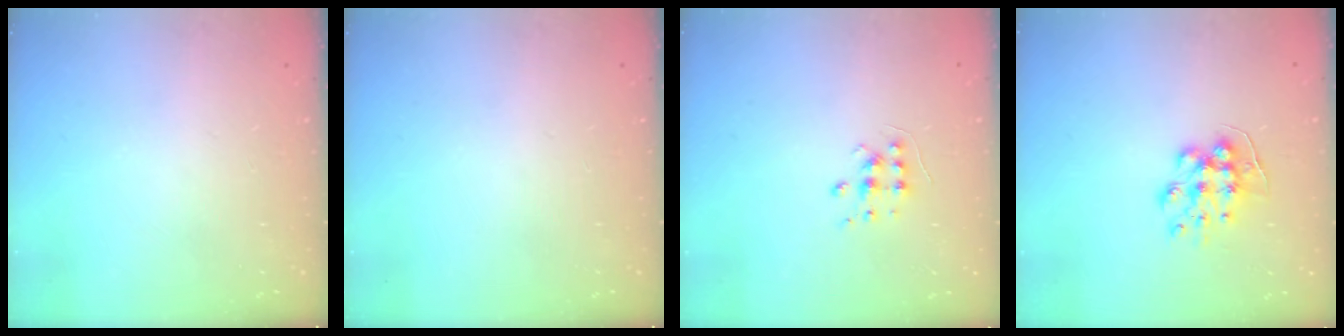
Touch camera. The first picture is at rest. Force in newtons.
{"total": 0.0}
{"total": 6.0, "press": 6.0, "slide": 0.5}
{"total": 8.5, "press": 8.5, "slide": 0.3}